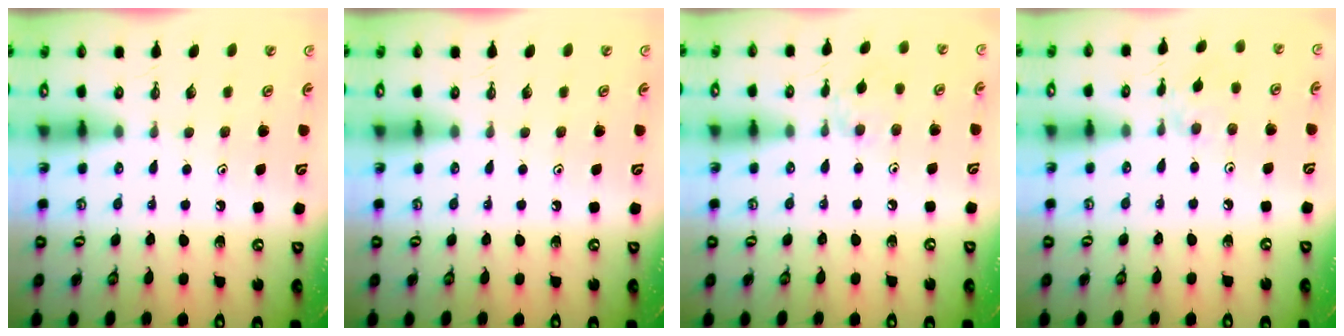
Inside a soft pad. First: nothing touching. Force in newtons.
{"total": 0.0}
{"total": 4.5, "press": 4.4, "slide": 0.6}
{"total": 2.4, "press": 2.3, "slide": 0.5}